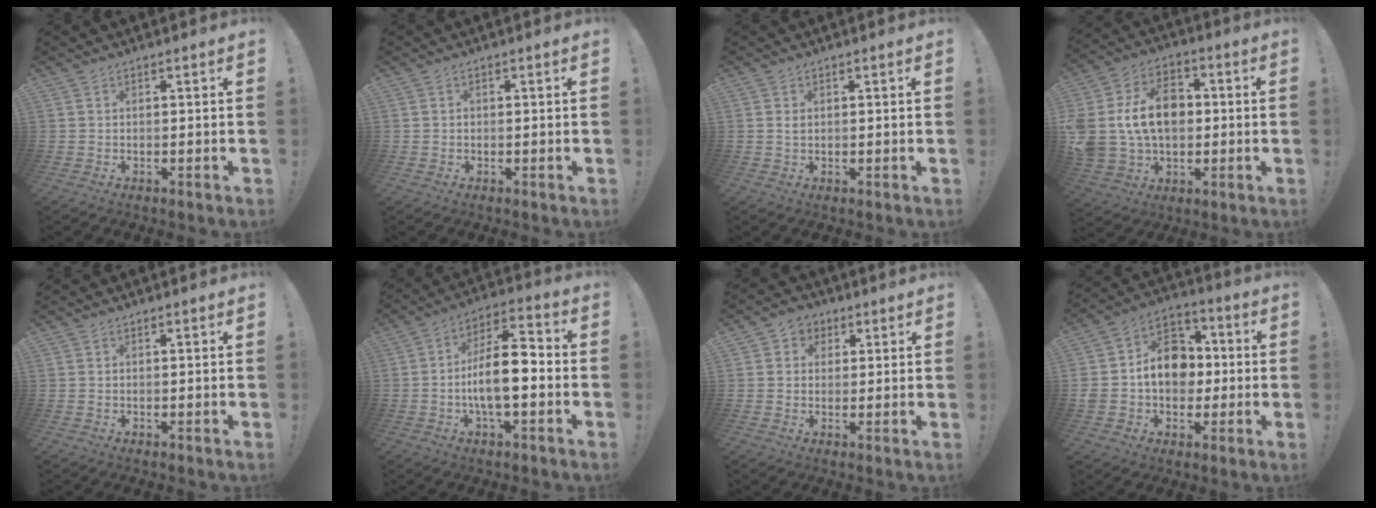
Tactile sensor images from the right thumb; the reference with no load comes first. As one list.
[{"total": 0.6, "force": [-0.2, 0.6, 0.2], "torque": [-0.009, 0.006, -0.004]}, {"total": 1.0, "force": [0.5, 0.8, 0.5], "torque": [-0.007, 0.002, 0.009]}, {"total": 19.2, "force": [1.9, 14.2, 12.8], "torque": [-0.232, 0.009, 0.040]}, {"total": 0.0}, {"total": 13.5, "force": [-2.7, 5.3, 12.1], "torque": [-0.214, 0.015, -0.051]}, {"total": 4.8, "force": [1.1, 4.5, 1.3], "torque": [-0.016, -0.002, 0.020]}, {"total": 14.9, "force": [0.1, 12.0, 8.7], "torque": [-0.143, 0.020, 0.010]}]